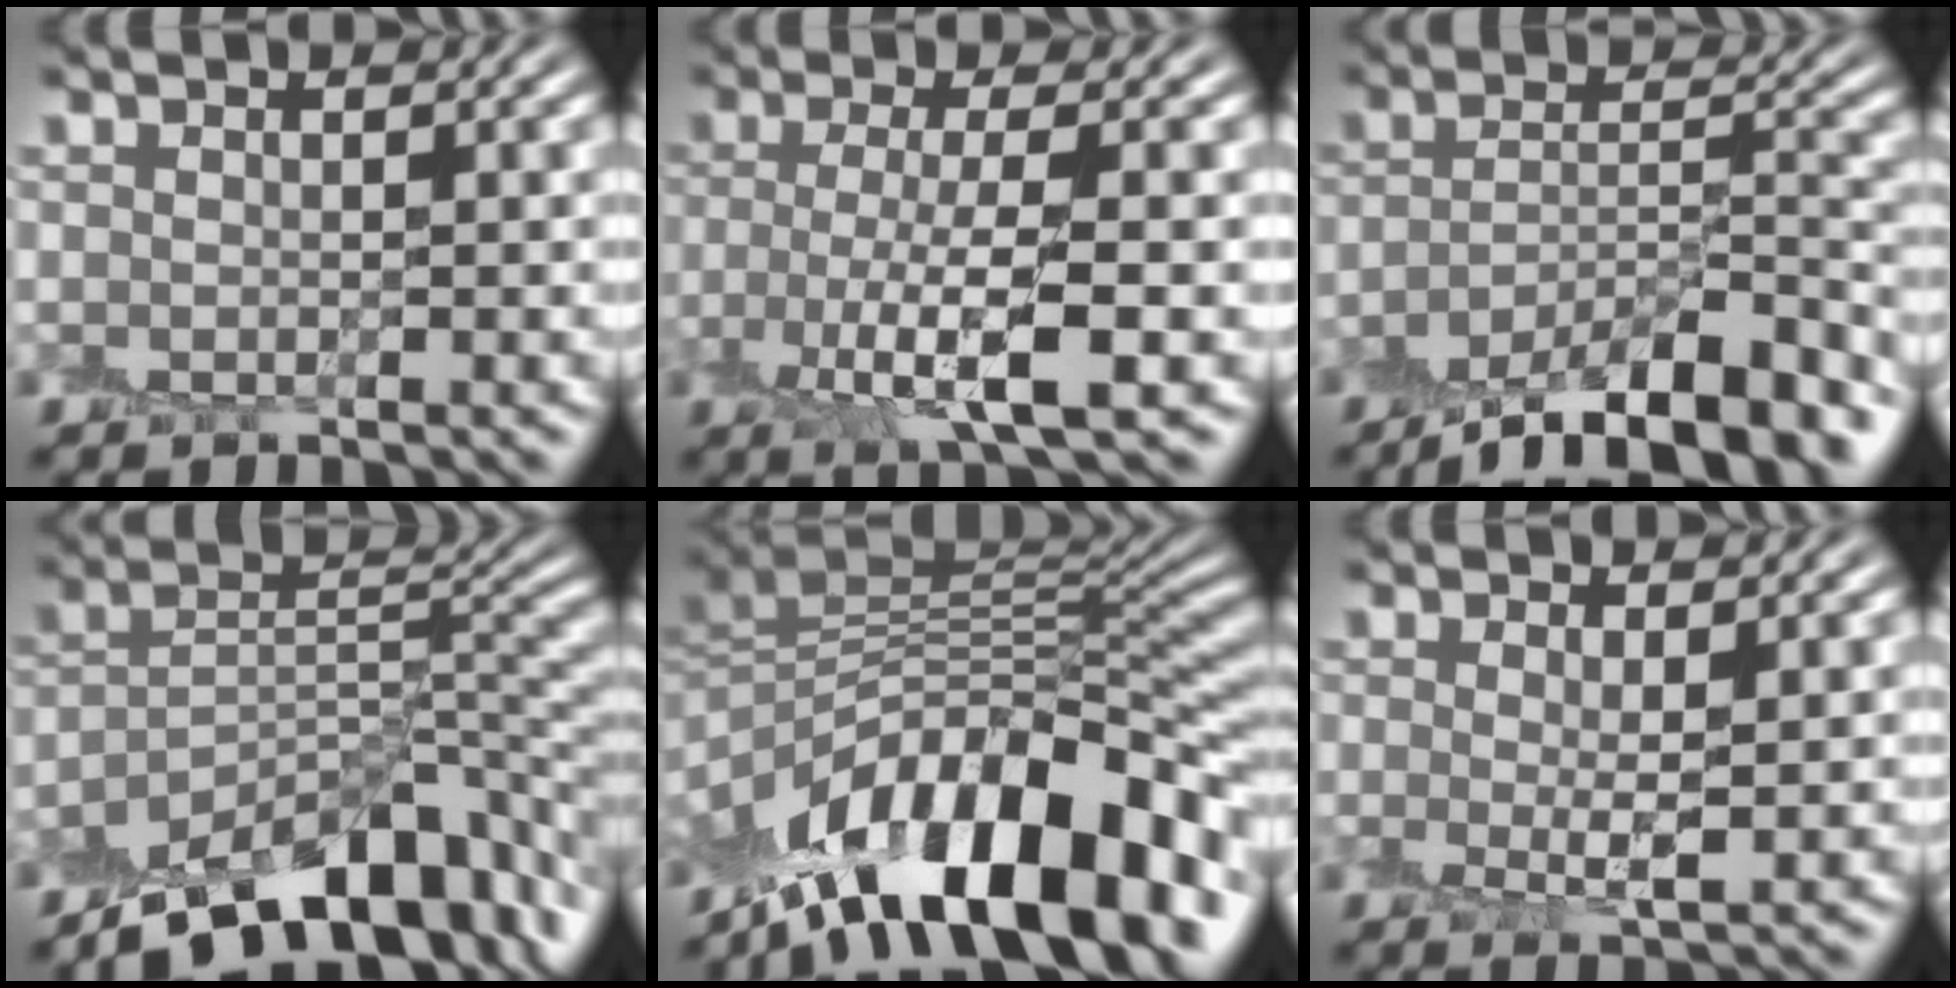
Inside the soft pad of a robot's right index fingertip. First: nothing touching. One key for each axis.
{"total": 5.2, "fx": -1.2, "fy": 1.1, "fz": 5.0, "tx": -0.099, "ty": -0.004, "tz": -0.021}
{"total": 10.6, "fx": -7.6, "fy": 3.0, "fz": 6.8, "tx": -0.103, "ty": 0.001, "tz": -0.129}
{"total": 11.5, "fx": -7.9, "fy": 4.1, "fz": 7.3, "tx": -0.103, "ty": 0.008, "tz": -0.145}
{"total": 15.3, "fx": -6.8, "fy": 6.1, "fz": 12.3, "tx": -0.188, "ty": 0.025, "tz": -0.122}
{"total": 2.1, "fx": 0.4, "fy": 0.3, "fz": 2.1, "tx": -0.043, "ty": -0.005, "tz": 0.005}